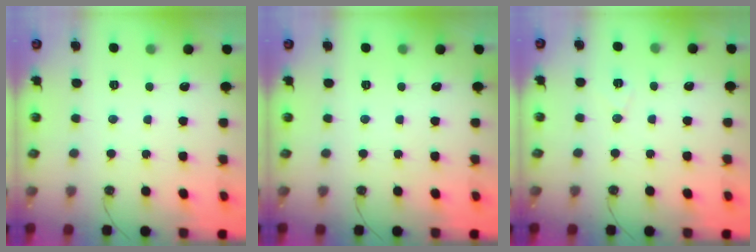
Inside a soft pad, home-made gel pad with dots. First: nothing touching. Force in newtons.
{"total": 0.0}
{"total": 6.1, "press": 5.6, "slide": 2.4}